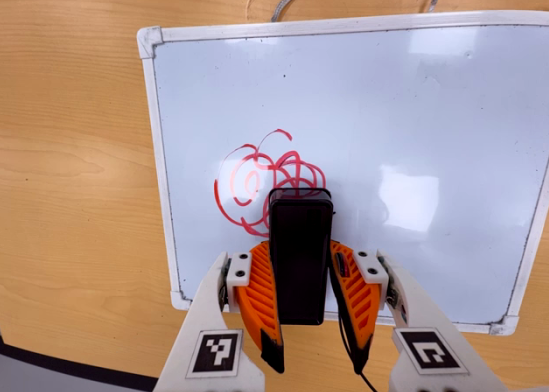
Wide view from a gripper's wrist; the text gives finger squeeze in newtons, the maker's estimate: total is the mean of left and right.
{"total": 4.4, "left": 2.8, "right": 6.0}